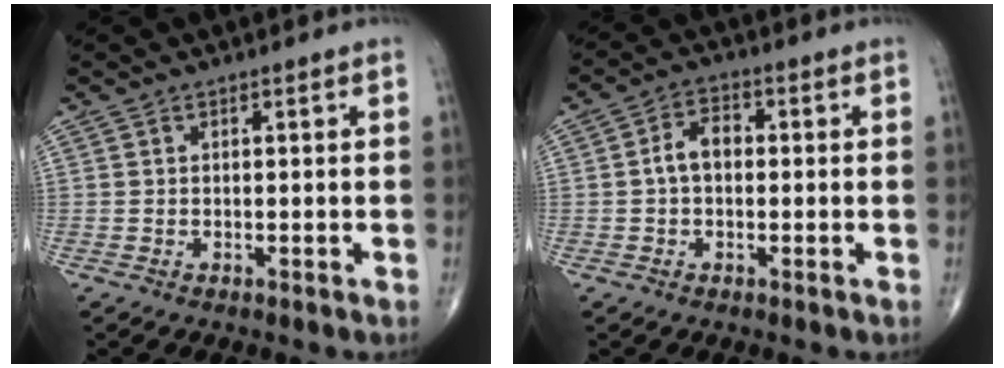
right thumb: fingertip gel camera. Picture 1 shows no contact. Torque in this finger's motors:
{"motor_torque": [0.10, 0.02, 0.47, -0.05, 0.02]}